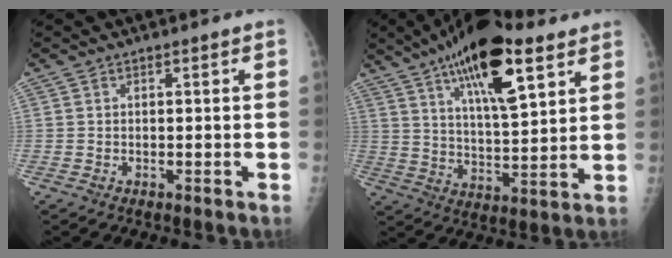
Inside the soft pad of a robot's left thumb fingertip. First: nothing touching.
{"total": 18.3, "force": [9.9, 6.0, 14.1], "torque": [-0.208, -0.037, 0.164]}